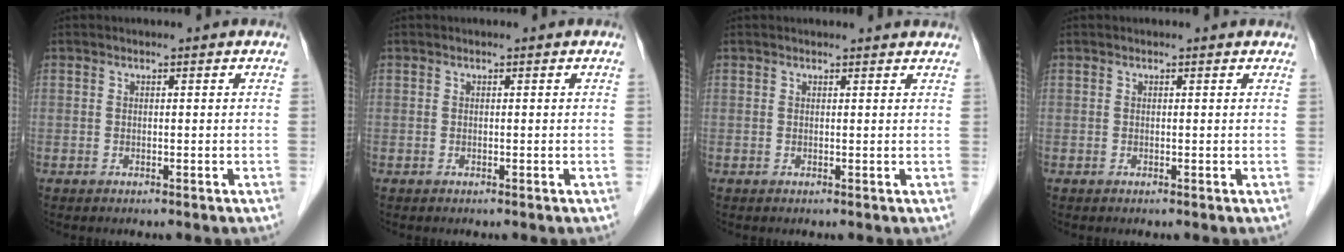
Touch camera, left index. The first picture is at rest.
{"total": 0.0}
{"total": 5.0, "force": [4.9, 0.4, 1.2], "torque": [-0.012, 0.020, 0.046]}
{"total": 1.3, "force": [1.3, 0.2, 0.2], "torque": [-0.012, 0.015, 0.013]}